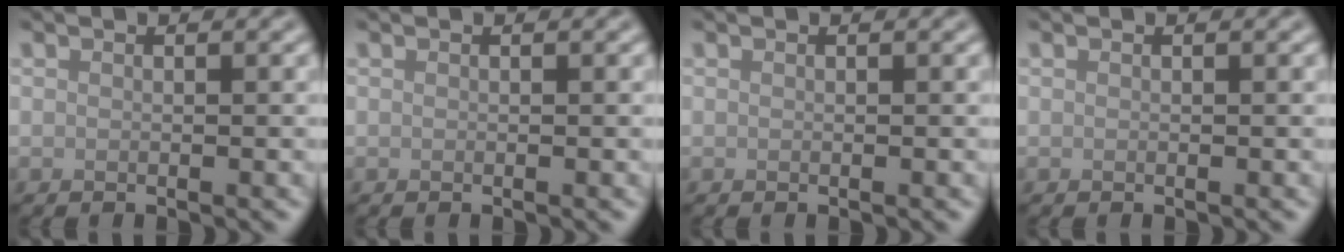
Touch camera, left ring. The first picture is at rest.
{"total": 0.0}
{"total": 0.0}
{"total": 0.0}